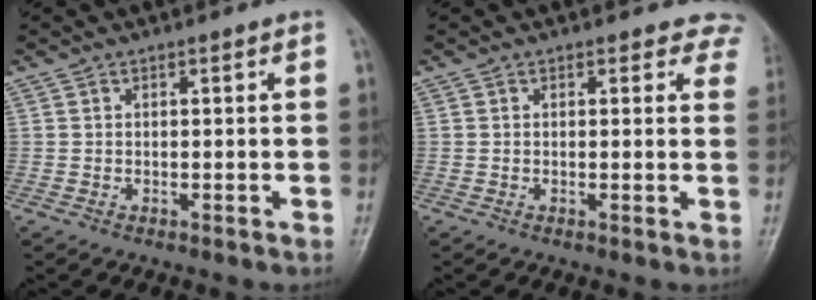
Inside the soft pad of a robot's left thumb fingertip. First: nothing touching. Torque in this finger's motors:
{"motor_torque": [0.01, -0.08, 0.09, 0.34, 0.04]}